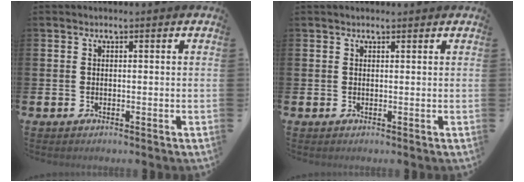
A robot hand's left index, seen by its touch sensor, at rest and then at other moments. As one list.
[{"total": 0.7, "force": [0.6, 0.1, 0.2], "torque": [0.006, -0.003, 0.009]}]